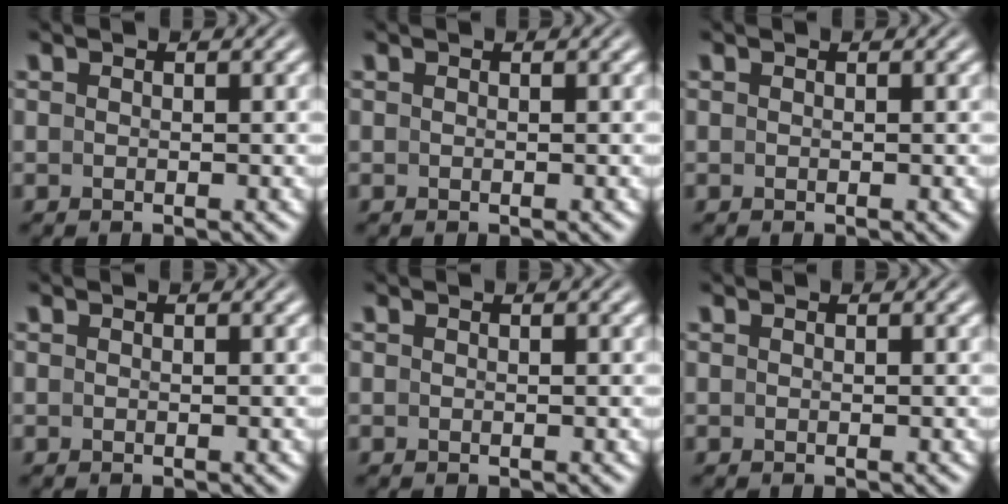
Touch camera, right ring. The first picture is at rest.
{"total": 0.0}
{"total": 0.0}
{"total": 0.0}
{"total": 0.0}
{"total": 0.0}